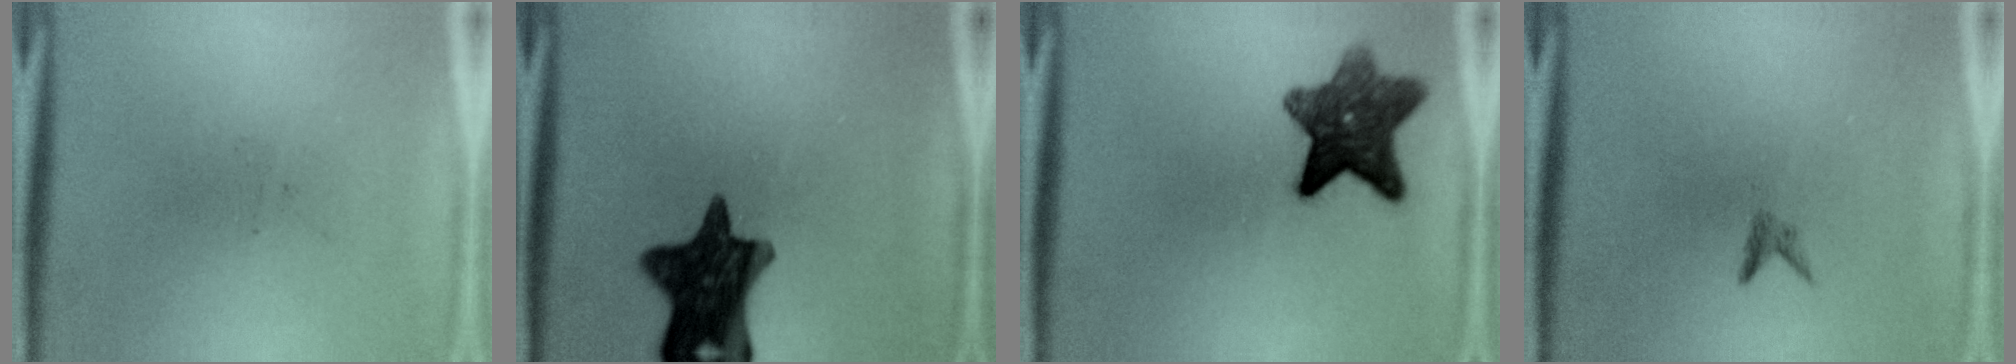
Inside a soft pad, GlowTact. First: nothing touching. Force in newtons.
{"total": 13.0}
{"total": 9.3}
{"total": 0.8}